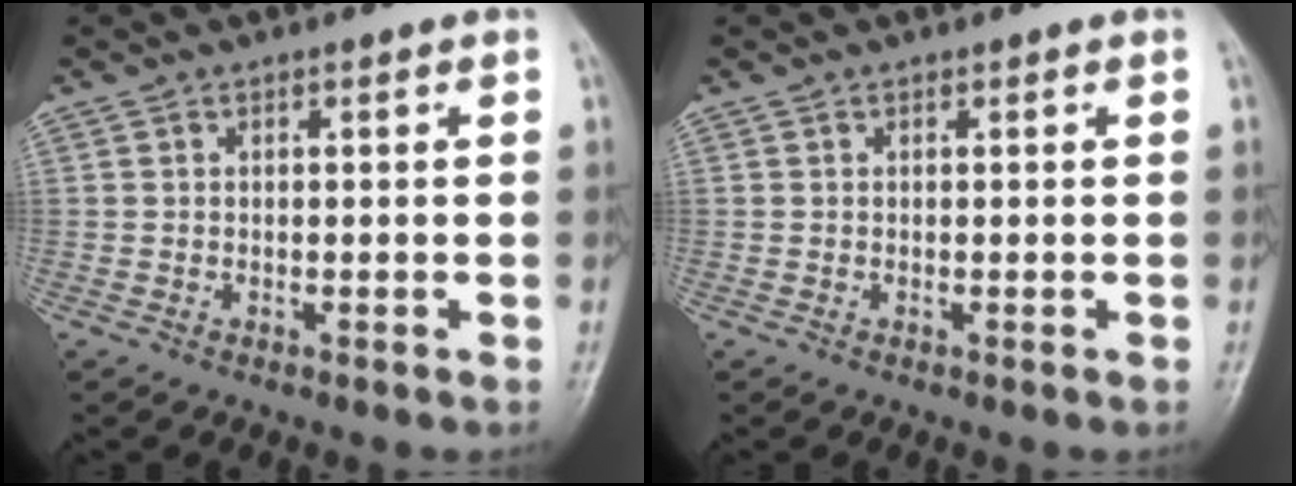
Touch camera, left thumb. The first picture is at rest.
{"total": 0.0}